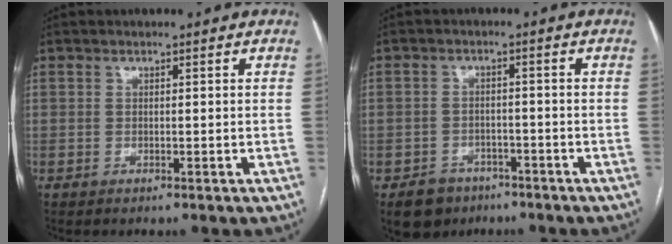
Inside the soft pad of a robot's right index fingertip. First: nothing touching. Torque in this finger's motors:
{"motor_torque": [-0.52, -0.14, -1.06, -0.21]}